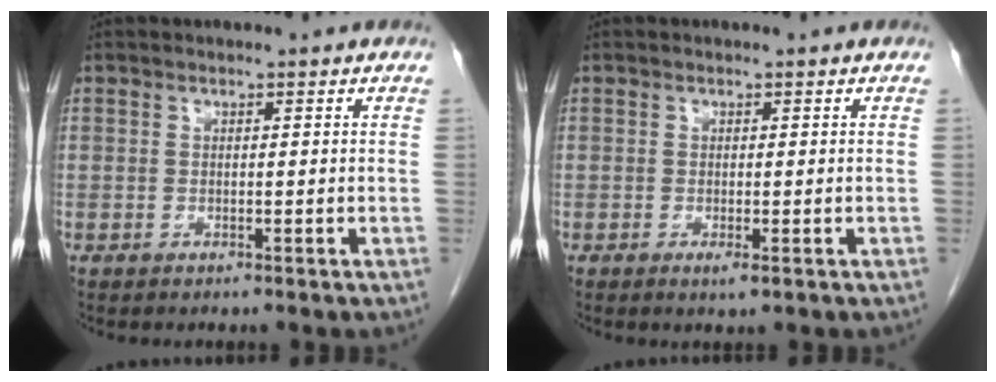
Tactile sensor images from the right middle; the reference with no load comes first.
{"total": 1.2, "force": [-0.5, 0.1, 1.1], "torque": [-0.014, -0.004, -0.007]}